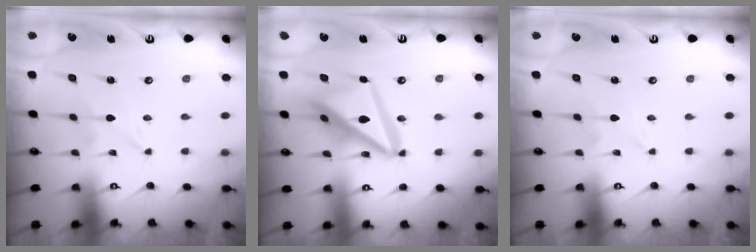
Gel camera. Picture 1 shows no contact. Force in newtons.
{"total": 18.0, "press": 17.9, "slide": 2.0}
{"total": 0.0}